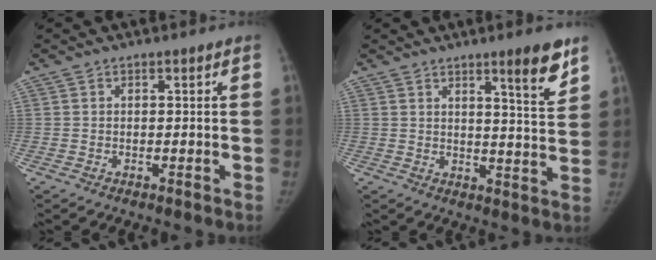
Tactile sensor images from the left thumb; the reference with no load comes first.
{"total": 8.1, "force": [5.2, 0.7, 6.1], "torque": [-0.075, -0.039, 0.073]}